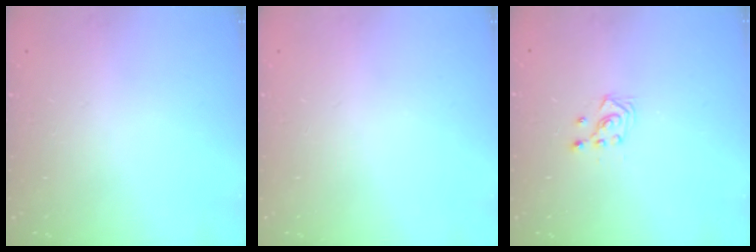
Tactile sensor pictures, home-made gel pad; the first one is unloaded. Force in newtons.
{"total": 0.0}
{"total": 3.0, "press": 2.8, "slide": 1.0}